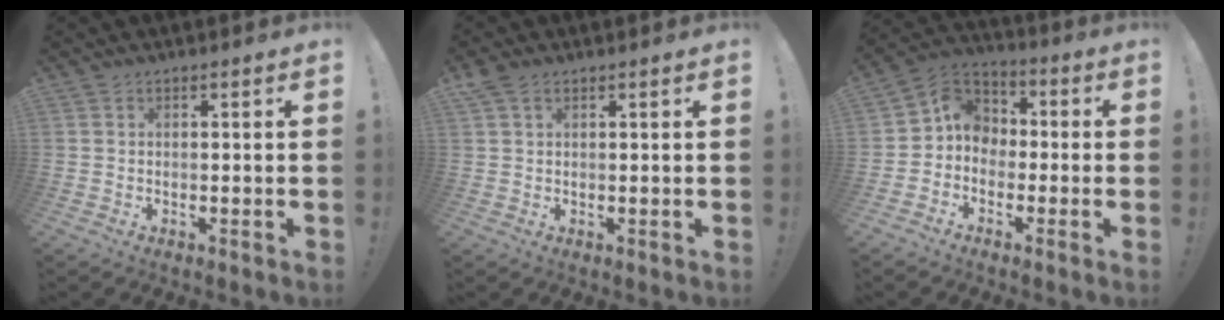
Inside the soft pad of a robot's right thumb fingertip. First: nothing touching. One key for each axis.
{"total": 2.5, "fx": 1.5, "fy": 1.4, "fz": 1.6, "tx": -0.028, "ty": -0.003, "tz": 0.028}
{"total": 7.8, "fx": -1.8, "fy": 7.2, "fz": 2.5, "tx": -0.039, "ty": 0.019, "tz": -0.024}